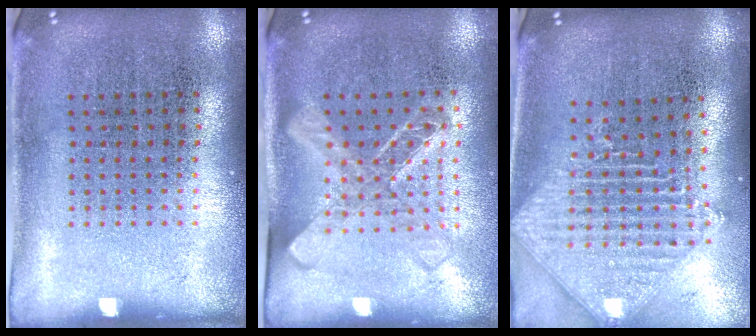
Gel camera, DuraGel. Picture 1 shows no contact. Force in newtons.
{"total": 1.7, "press": 1.4, "slide": 1.0}
{"total": 2.2, "press": 1.7, "slide": 1.3}